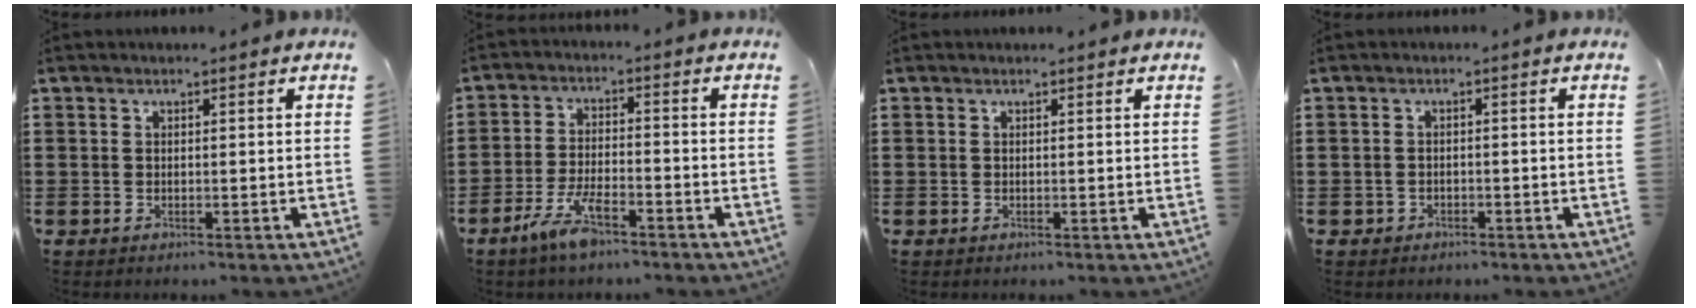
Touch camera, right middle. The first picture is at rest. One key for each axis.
{"total": 6.1, "fx": -4.0, "fy": 1.6, "fz": 4.3, "tx": -0.098, "ty": -0.001, "tz": -0.078}
{"total": 0.0}
{"total": 0.9, "fx": -0.7, "fy": 0.4, "fz": 0.1, "tx": -0.004, "ty": 0.000, "tz": -0.017}